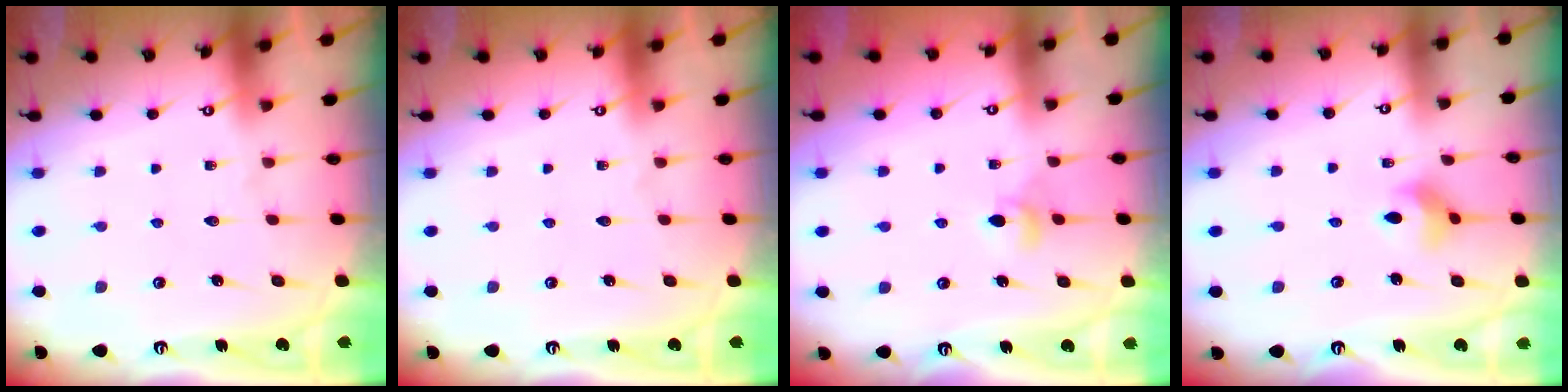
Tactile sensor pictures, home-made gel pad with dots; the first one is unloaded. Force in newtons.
{"total": 0.0}
{"total": 3.8, "press": 3.8, "slide": 0.6}
{"total": 4.8, "press": 4.7, "slide": 0.7}